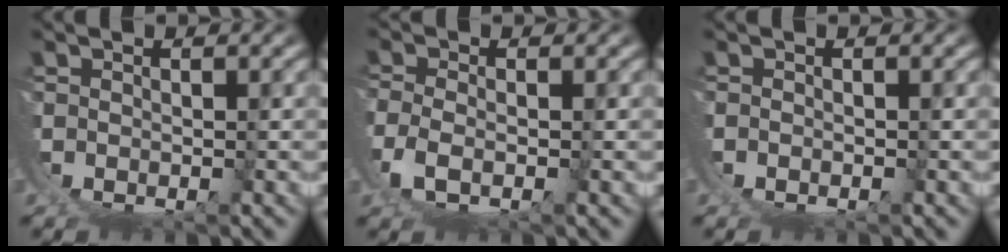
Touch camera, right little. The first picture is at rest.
{"total": 2.9, "force": [0.9, 1.5, 2.3], "torque": [-0.077, -0.018, 0.026]}
{"total": 0.8, "force": [-0.2, 0.6, 0.4], "torque": [-0.013, -0.001, -0.004]}